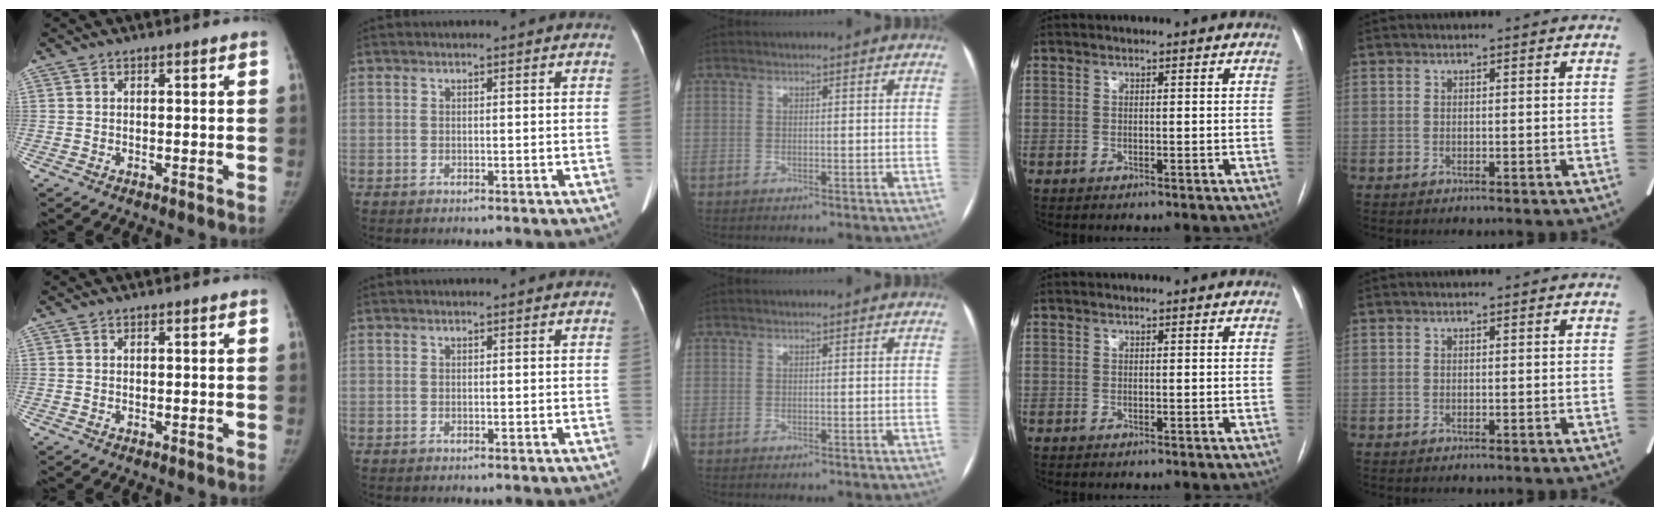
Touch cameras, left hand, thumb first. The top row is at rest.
{}